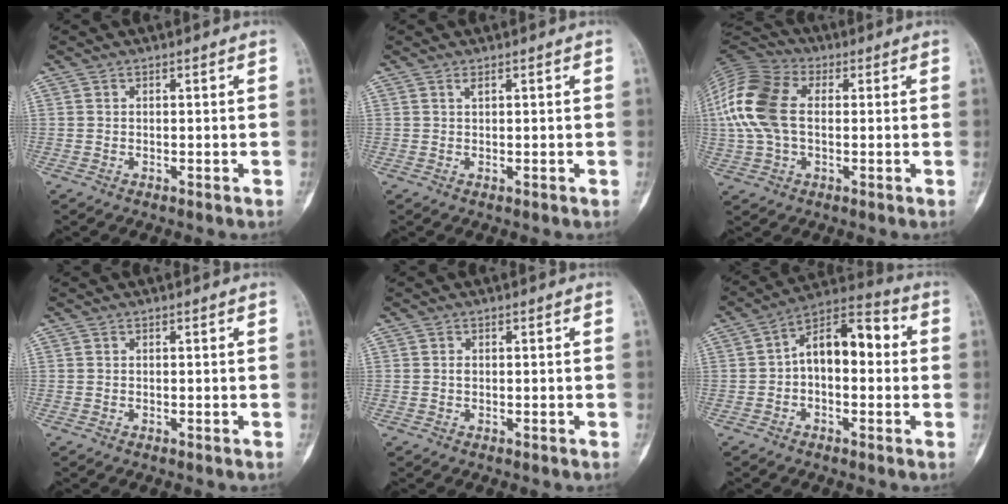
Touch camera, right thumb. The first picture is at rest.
{"total": 0.6, "force": [0.4, 0.0, 0.5], "torque": [-0.009, 0.000, 0.006]}
{"total": 15.6, "force": [1.5, 9.8, 12.0], "torque": [-0.266, 0.027, 0.022]}
{"total": 0.0}
{"total": 0.8, "force": [0.1, 0.6, 0.5], "torque": [-0.008, 0.001, 0.002]}
{"total": 11.8, "force": [0.5, 6.6, 9.8], "torque": [-0.128, 0.043, -0.005]}